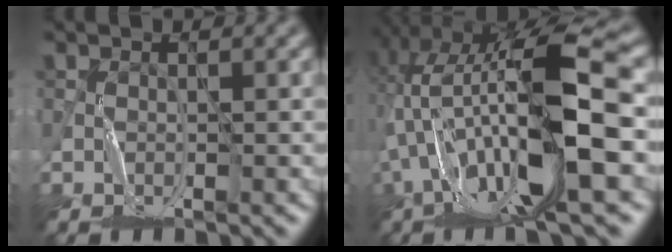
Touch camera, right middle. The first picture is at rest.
{"total": 13.9, "force": [-1.4, 3.8, 13.2], "torque": [-0.247, 0.020, -0.022]}